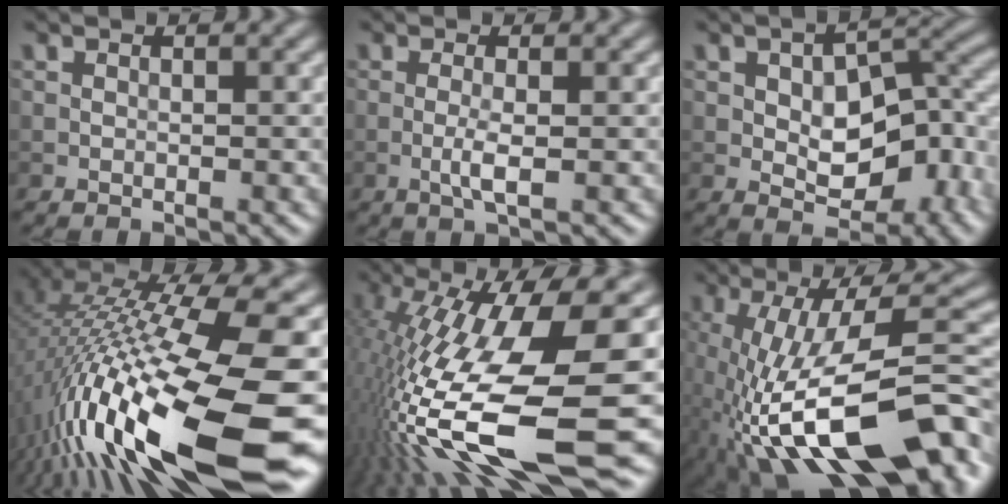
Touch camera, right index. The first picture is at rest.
{"total": 2.0, "force": [-0.4, 0.2, 1.9], "torque": [-0.039, -0.001, -0.013]}
{"total": 9.6, "force": [-1.2, 5.4, 7.9], "torque": [-0.117, 0.002, -0.015]}
{"total": 18.6, "force": [-5.0, 4.0, 17.5], "torque": [-0.336, 0.001, -0.080]}
{"total": 16.9, "force": [-4.0, 4.5, 15.8], "torque": [-0.319, -0.009, -0.066]}
{"total": 15.0, "force": [-5.5, 4.7, 13.1], "torque": [-0.232, 0.012, -0.088]}